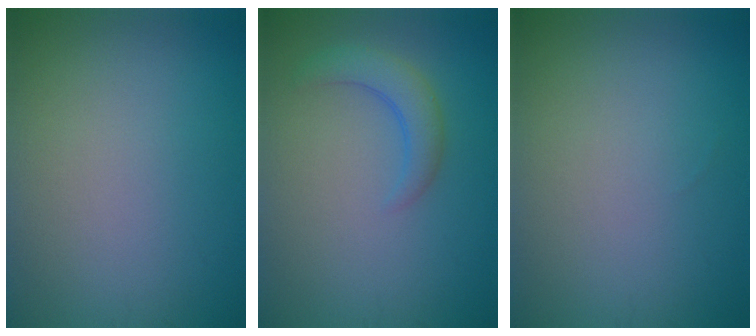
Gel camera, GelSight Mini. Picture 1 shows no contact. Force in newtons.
{"total": 2.6, "press": 2.5, "slide": 0.3}
{"total": 0.0}